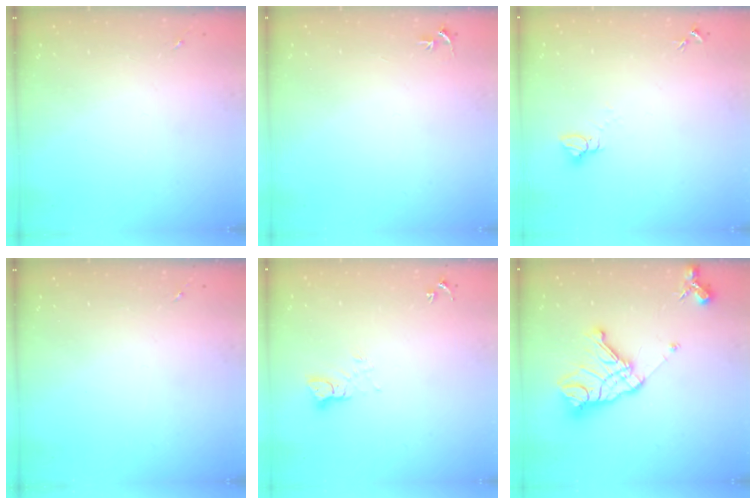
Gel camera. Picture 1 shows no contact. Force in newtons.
{"total": 3.1, "press": 3.1, "slide": 0.3}
{"total": 3.2, "press": 3.2, "slide": 0.1}
{"total": 0.0}
{"total": 3.7, "press": 3.7, "slide": 0.4}
{"total": 17.5, "press": 17.3, "slide": 2.0}